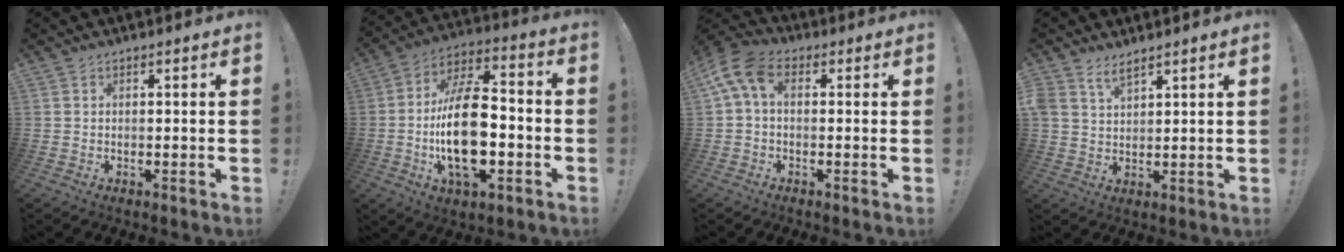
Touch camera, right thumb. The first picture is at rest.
{"total": 21.8, "force": [-4.1, 11.0, 18.4], "torque": [-0.354, 0.010, -0.070]}
{"total": 8.8, "force": [2.1, 5.1, 6.8], "torque": [-0.147, -0.002, 0.043]}
{"total": 4.7, "force": [3.7, 1.8, 2.2], "torque": [-0.052, -0.014, 0.071]}